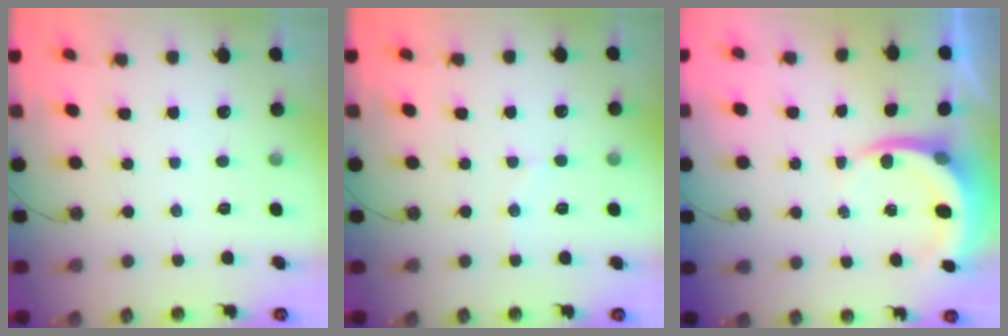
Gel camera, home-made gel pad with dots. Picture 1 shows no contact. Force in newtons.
{"total": 5.5, "press": 5.5, "slide": 0.6}
{"total": 4.6, "press": 4.6, "slide": 0.2}